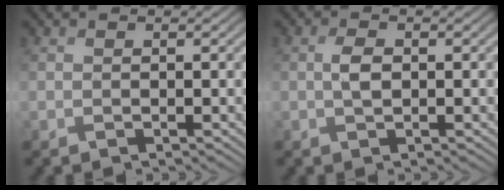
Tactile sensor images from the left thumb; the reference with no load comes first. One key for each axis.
{"total": 2.0, "fx": 0.0, "fy": 1.0, "fz": 1.7, "tx": -0.037, "ty": 0.002, "tz": 0.000}